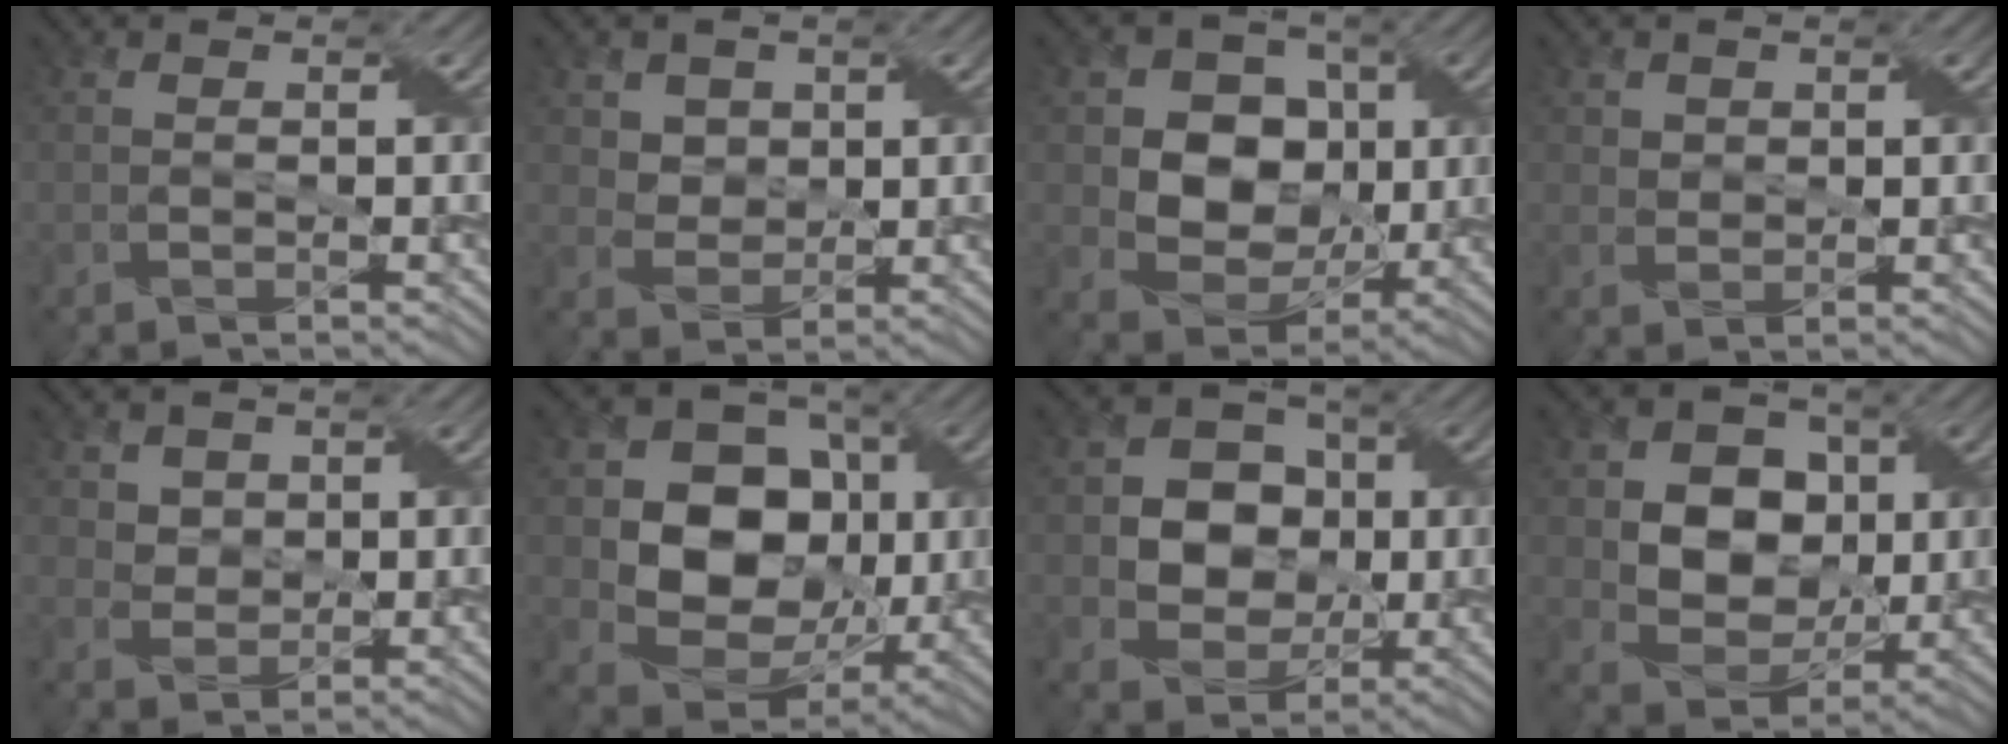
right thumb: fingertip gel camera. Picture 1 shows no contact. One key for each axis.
{"total": 4.0, "fx": 2.0, "fy": 3.2, "fz": 1.3, "tx": -0.056, "ty": -0.016, "tz": 0.055}
{"total": 9.5, "fx": 0.7, "fy": 8.0, "fz": 5.1, "tx": -0.111, "ty": -0.005, "tz": 0.002}
{"total": 1.7, "fx": 0.9, "fy": 1.3, "fz": 0.4, "tx": -0.016, "ty": -0.002, "tz": 0.018}
{"total": 3.3, "fx": 1.8, "fy": 2.6, "fz": 1.0, "tx": -0.041, "ty": -0.012, "tz": 0.044}
{"total": 11.8, "fx": 0.7, "fy": 9.6, "fz": 6.8, "tx": -0.131, "ty": -0.007, "tz": 0.003}
{"total": 8.0, "fx": 0.3, "fy": 7.0, "fz": 4.0, "tx": -0.090, "ty": 0.006, "tz": -0.007}
{"total": 9.0, "fx": 1.1, "fy": 7.4, "fz": 5.0, "tx": -0.115, "ty": -0.002, "tz": 0.011}